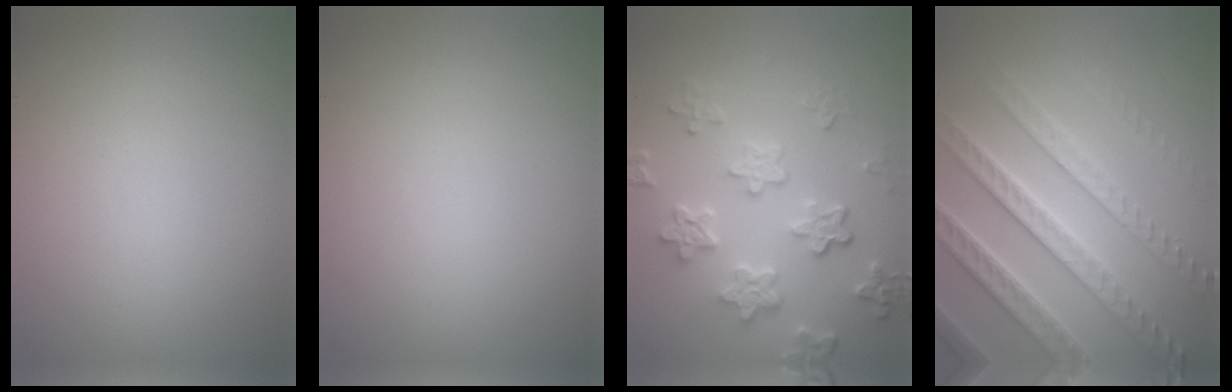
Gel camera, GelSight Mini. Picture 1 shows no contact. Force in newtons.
{"total": 0.0}
{"total": 5.3, "press": 4.2, "slide": 3.3}
{"total": 7.1, "press": 6.9, "slide": 1.7}